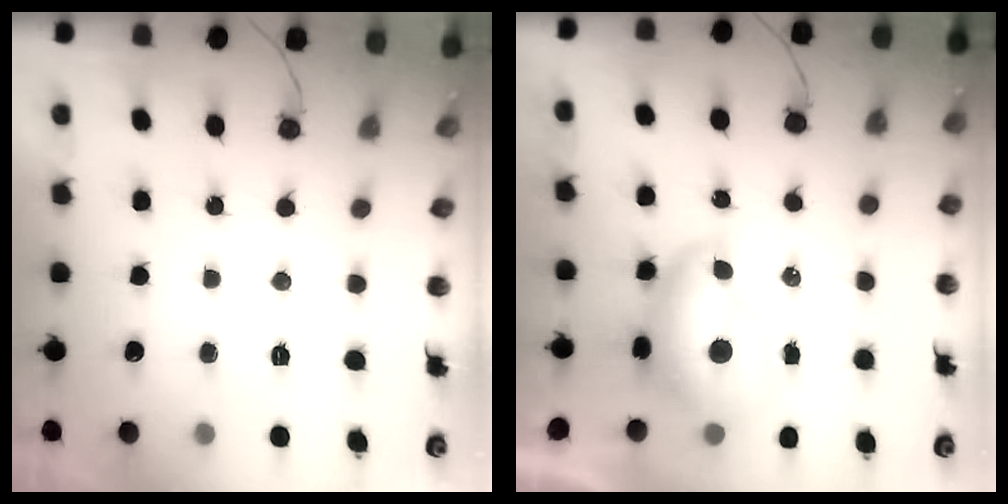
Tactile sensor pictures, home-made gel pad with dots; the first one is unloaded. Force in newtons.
{"total": 9.2, "press": 9.1, "slide": 1.0}